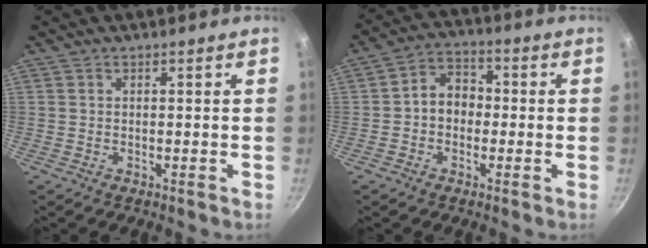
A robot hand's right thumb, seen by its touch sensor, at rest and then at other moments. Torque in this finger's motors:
{"motor_torque": [-0.22, 0.38, 0.52, 0.14, 0.07]}